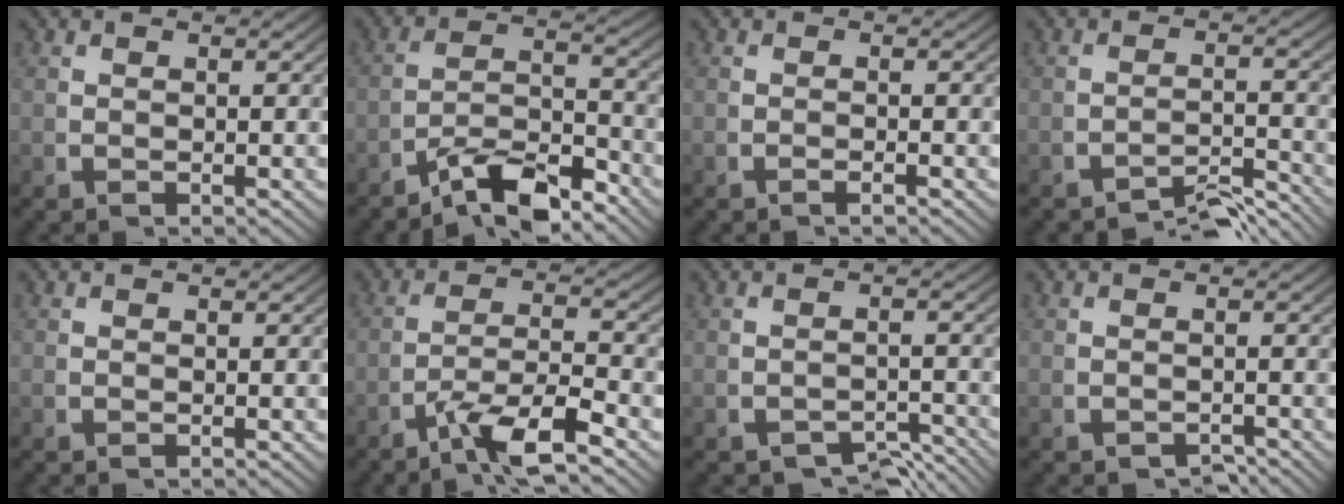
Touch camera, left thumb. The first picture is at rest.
{"total": 7.7, "force": [-4.7, 3.4, 5.2], "torque": [-0.081, -0.025, -0.071]}
{"total": 0.7, "force": [-0.6, 0.1, 0.4], "torque": [-0.008, 0.001, -0.015]}
{"total": 4.7, "force": [-4.1, 1.0, 2.0], "torque": [-0.023, -0.012, -0.065]}
{"total": 0.0}
{"total": 5.1, "force": [-2.4, 1.7, 4.1], "torque": [-0.083, -0.017, -0.034]}
{"total": 4.3, "force": [-3.6, 1.6, 1.6], "torque": [-0.008, -0.012, -0.052]}
{"total": 1.4, "force": [-1.3, 0.4, 0.2], "torque": [-0.001, -0.007, -0.018]}